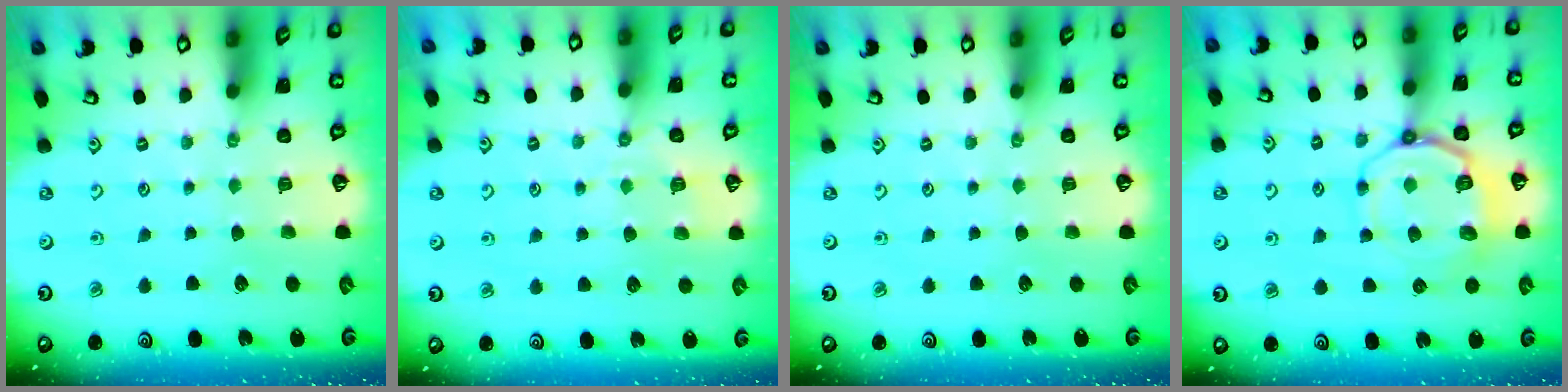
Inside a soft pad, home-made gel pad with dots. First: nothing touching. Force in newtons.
{"total": 3.0, "press": 2.9, "slide": 0.7}
{"total": 0.0}
{"total": 10.6, "press": 10.4, "slide": 1.9}